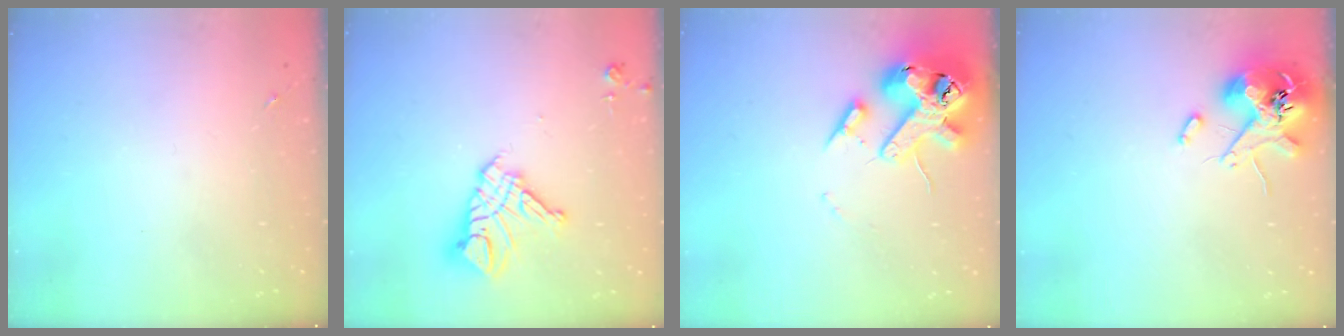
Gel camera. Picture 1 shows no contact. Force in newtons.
{"total": 14.0, "press": 13.9, "slide": 1.5}
{"total": 18.6, "press": 18.4, "slide": 2.8}
{"total": 11.8, "press": 11.6, "slide": 1.8}